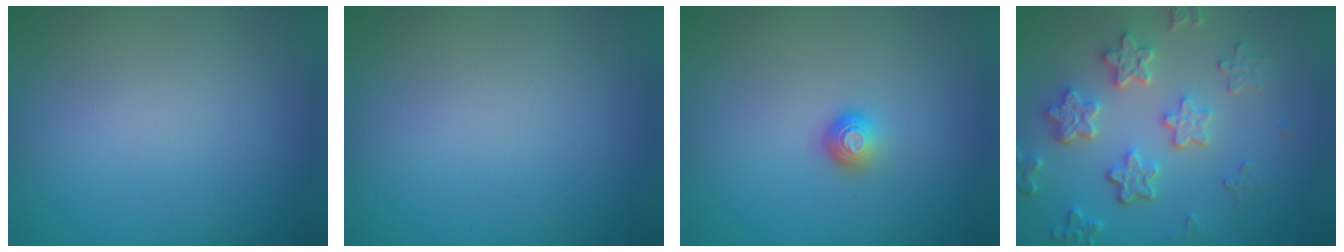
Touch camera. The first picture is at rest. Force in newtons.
{"total": 0.0}
{"total": 1.4, "press": 1.1, "slide": 1.0}
{"total": 5.3, "press": 4.1, "slide": 3.4}